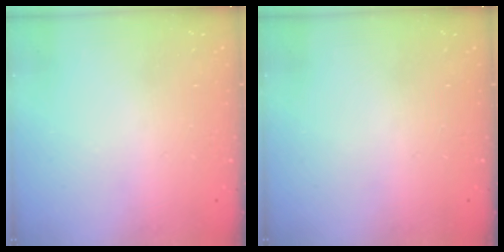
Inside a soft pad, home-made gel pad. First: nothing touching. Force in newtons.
{"total": 0.0}